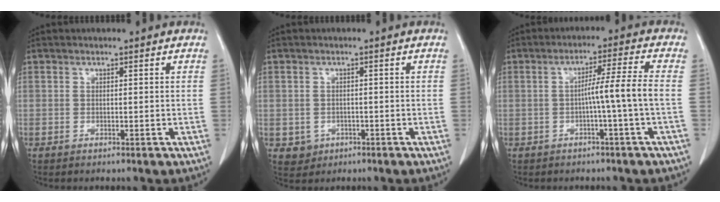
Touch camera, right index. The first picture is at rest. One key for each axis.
{"total": 2.8, "fx": -0.9, "fy": 2.6, "fz": 0.5, "tx": -0.008, "ty": 0.004, "tz": -0.005}
{"total": 5.8, "fx": -1.2, "fy": -1.6, "fz": 5.5, "tx": -0.087, "ty": 0.014, "tz": -0.017}